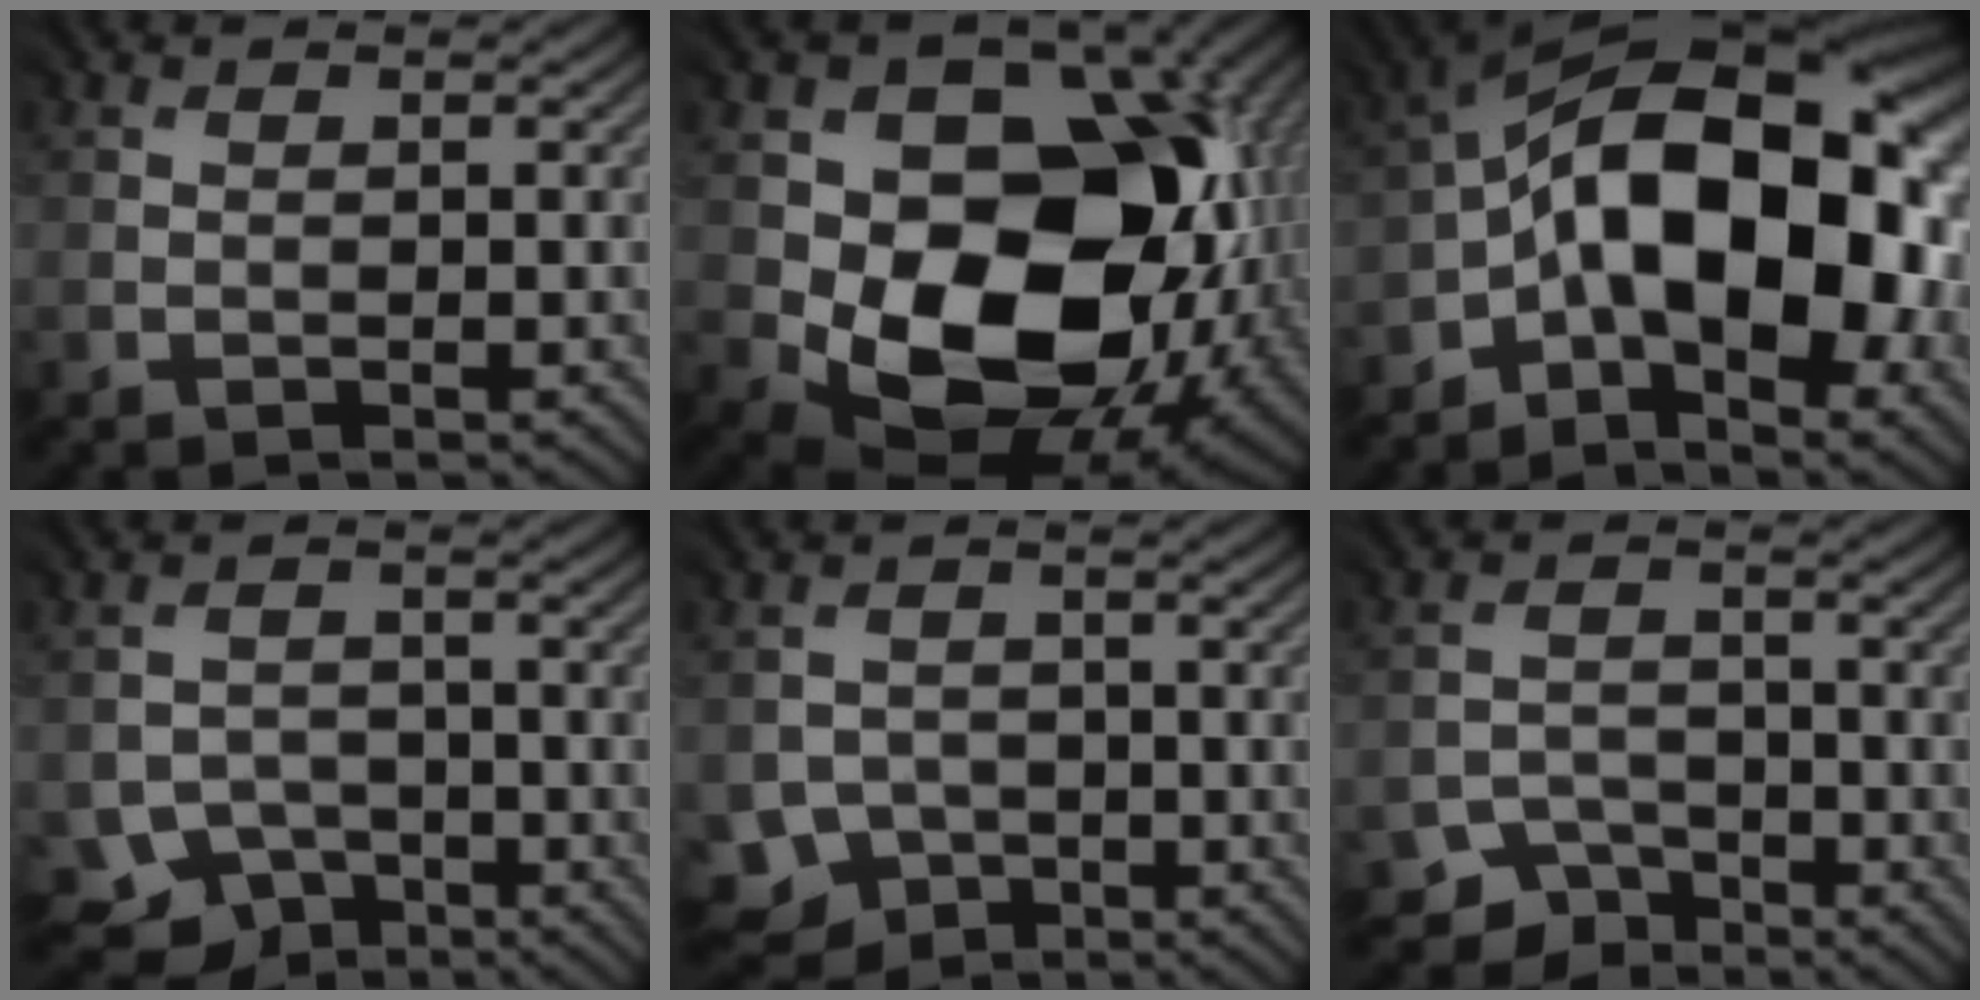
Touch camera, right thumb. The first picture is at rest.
{"total": 17.9, "force": [-1.4, 13.3, 11.9], "torque": [-0.175, -0.051, 0.000]}
{"total": 18.3, "force": [-2.8, 9.5, 15.4], "torque": [-0.240, 0.021, -0.052]}
{"total": 5.0, "force": [-3.8, 3.1, 0.7], "torque": [-0.007, -0.016, -0.069]}
{"total": 4.2, "force": [-2.6, 3.2, 0.9], "torque": [-0.021, -0.013, -0.048]}
{"total": 3.3, "force": [-2.9, 1.4, -0.7], "torque": [0.025, -0.001, -0.057]}